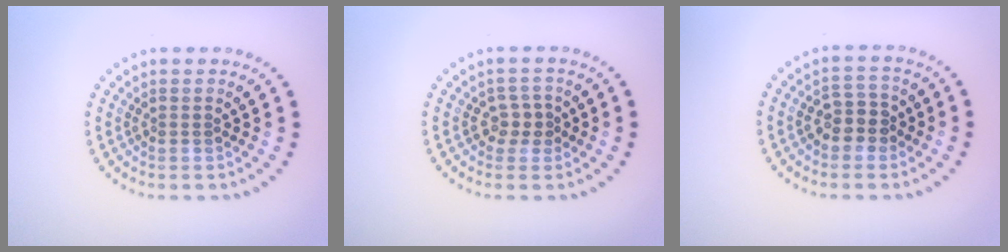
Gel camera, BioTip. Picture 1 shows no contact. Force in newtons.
{"total": 1.7, "press": 1.6, "slide": 0.6}
{"total": 2.7, "press": 2.6, "slide": 0.7}